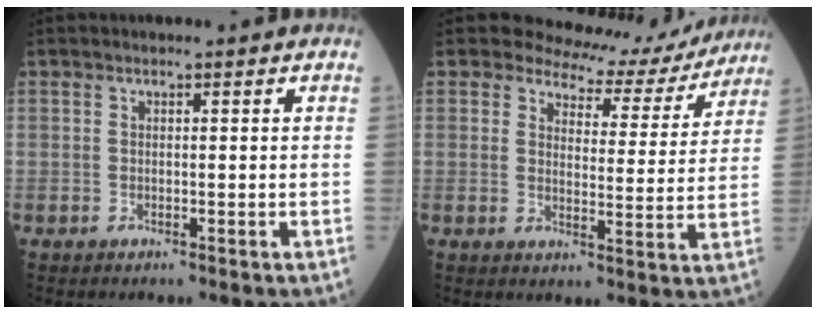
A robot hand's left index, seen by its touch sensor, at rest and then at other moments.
{"total": 10.5, "force": [9.9, 3.5, 0.6], "torque": [0.001, -0.015, 0.108]}